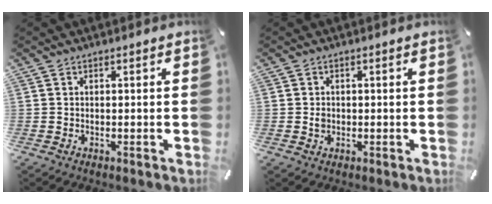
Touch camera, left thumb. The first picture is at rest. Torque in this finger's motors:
{"motor_torque": [-0.19, -0.14, 0.11, 0.07, 0.00]}